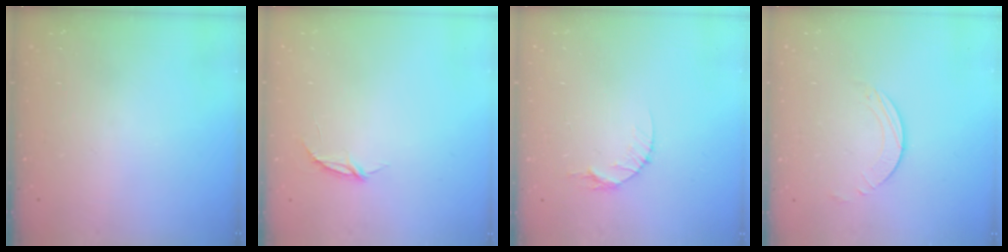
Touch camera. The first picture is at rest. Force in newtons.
{"total": 3.3, "press": 3.3, "slide": 0.3}
{"total": 5.3, "press": 5.2, "slide": 0.5}
{"total": 1.6, "press": 1.6, "slide": 0.2}